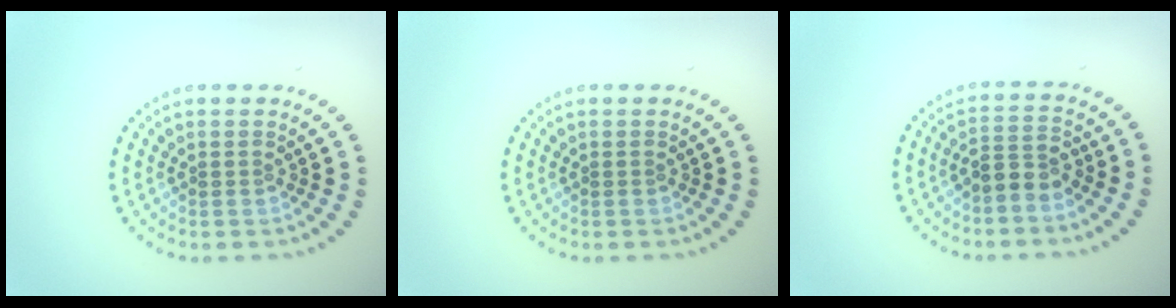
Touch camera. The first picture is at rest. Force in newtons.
{"total": 0.0}
{"total": 2.4, "press": 2.1, "slide": 1.2}